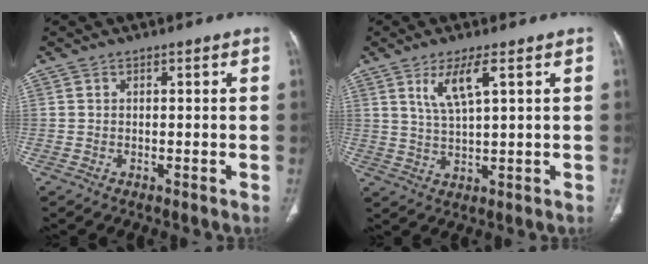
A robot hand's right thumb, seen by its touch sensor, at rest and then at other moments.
{"total": 6.3, "force": [2.9, 1.2, 5.4], "torque": [-0.114, -0.017, 0.065]}